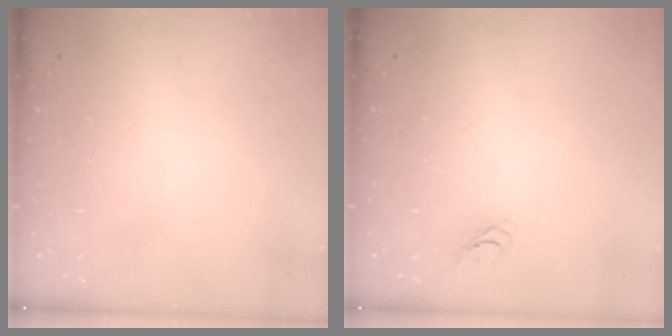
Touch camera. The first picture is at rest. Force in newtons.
{"total": 2.8, "press": 2.8, "slide": 0.3}